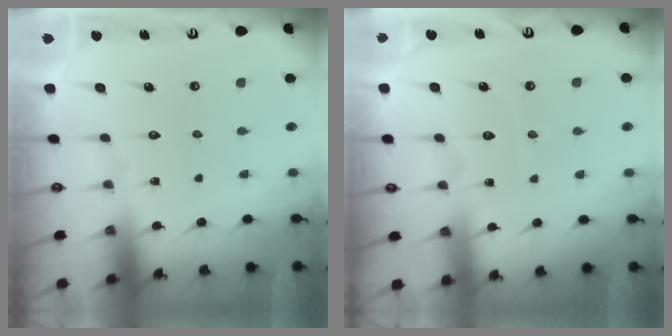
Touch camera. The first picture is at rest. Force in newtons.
{"total": 3.4, "press": 3.4, "slide": 0.4}